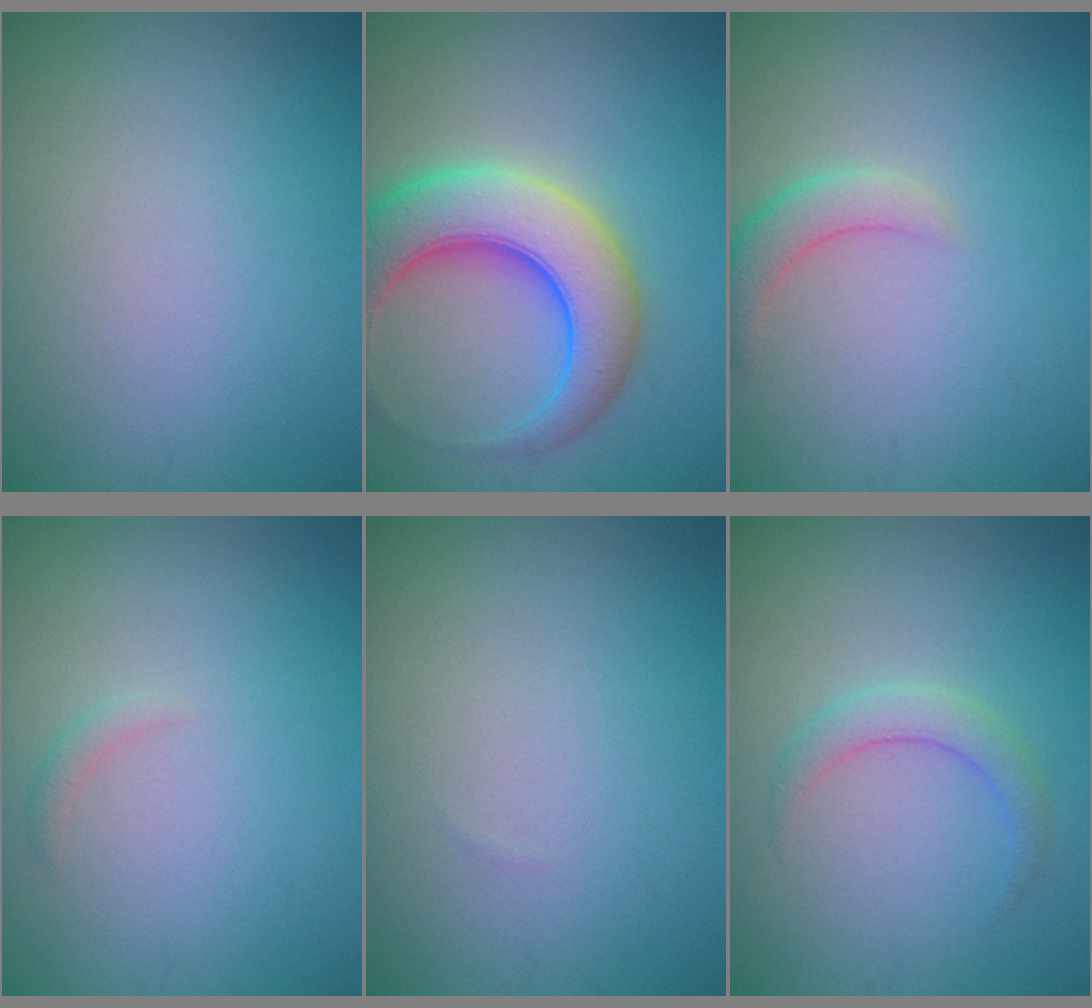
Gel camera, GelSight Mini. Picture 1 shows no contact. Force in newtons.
{"total": 8.3, "press": 8.3, "slide": 0.3}
{"total": 2.2, "press": 2.2, "slide": 0.1}
{"total": 0.7, "press": 0.7, "slide": 0.1}
{"total": 0.0}
{"total": 2.0, "press": 2.0, "slide": 0.1}